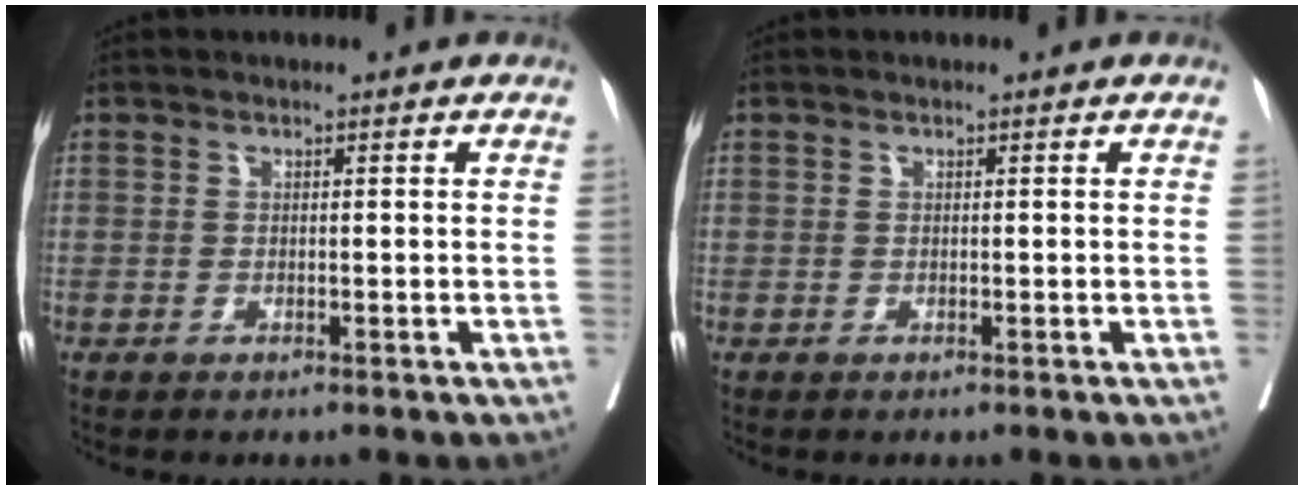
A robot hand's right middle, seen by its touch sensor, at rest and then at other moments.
{"total": 0.0}